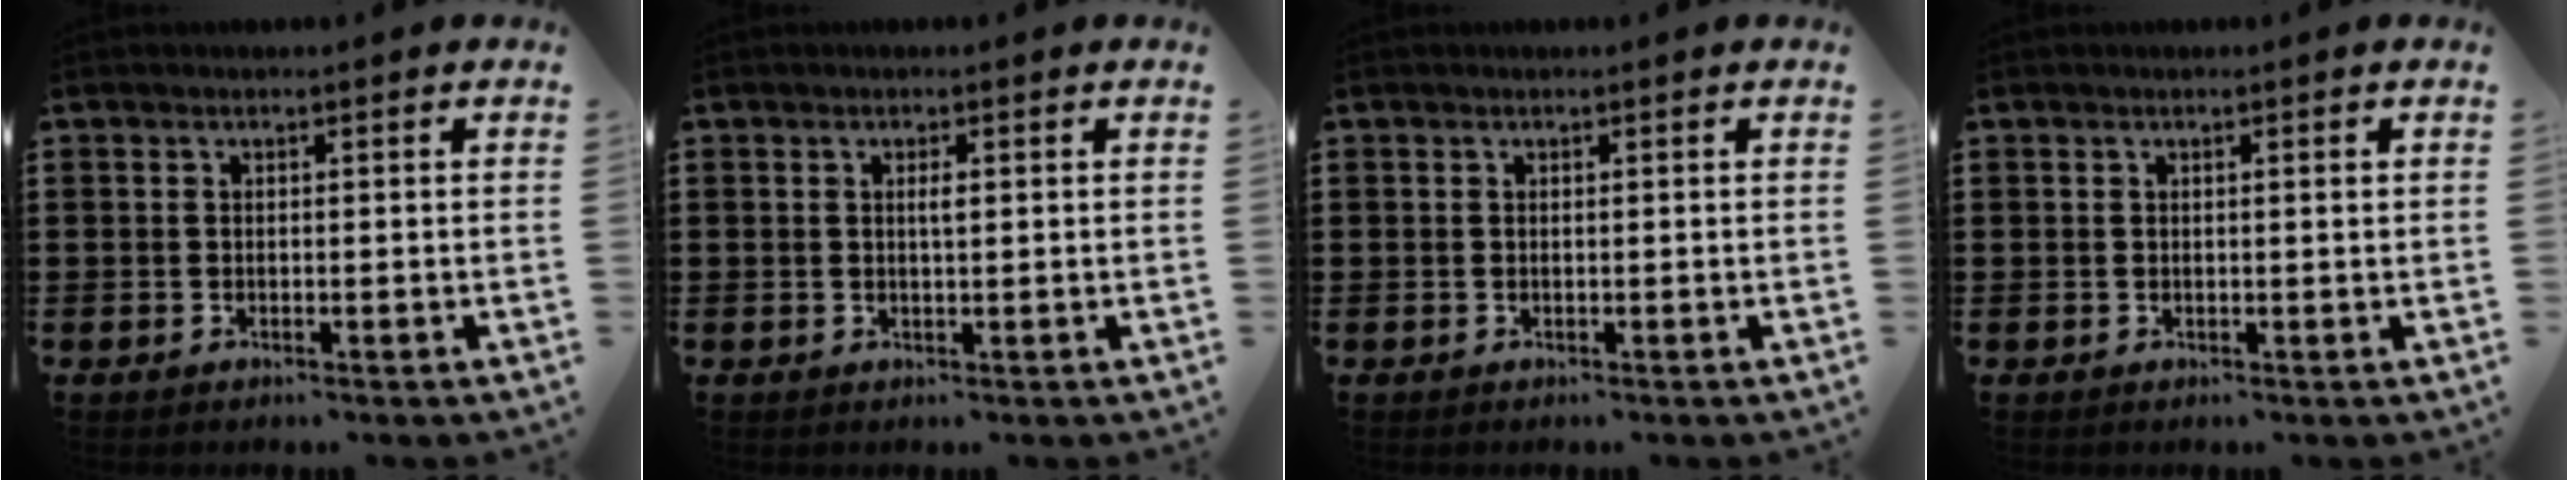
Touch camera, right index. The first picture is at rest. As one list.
[{"total": 1.3, "force": [0.3, 0.3, 1.3], "torque": [-0.025, 0.003, 0.004]}, {"total": 0.0}, {"total": 0.7, "force": [0.2, 0.1, 0.6], "torque": [-0.012, 0.000, 0.003]}]